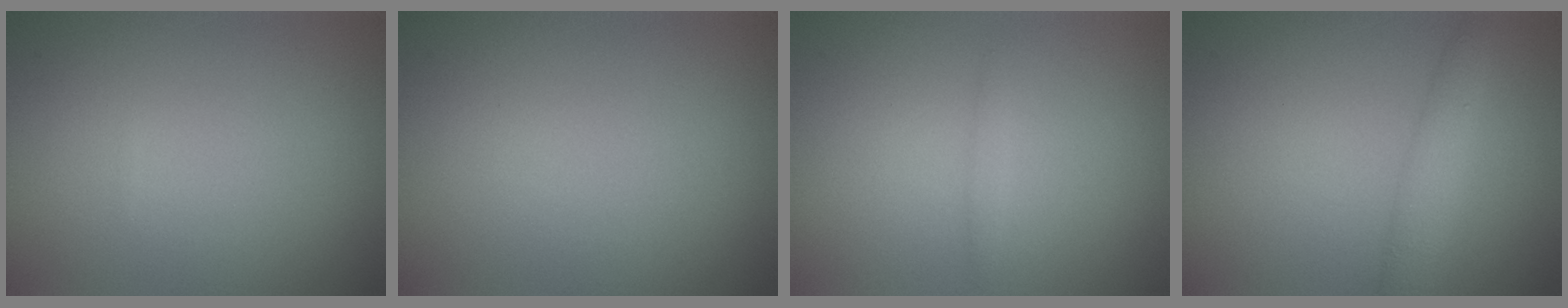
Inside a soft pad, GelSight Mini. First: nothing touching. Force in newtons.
{"total": 0.0}
{"total": 0.7, "press": 0.7, "slide": 0.1}
{"total": 2.6, "press": 2.6, "slide": 0.1}